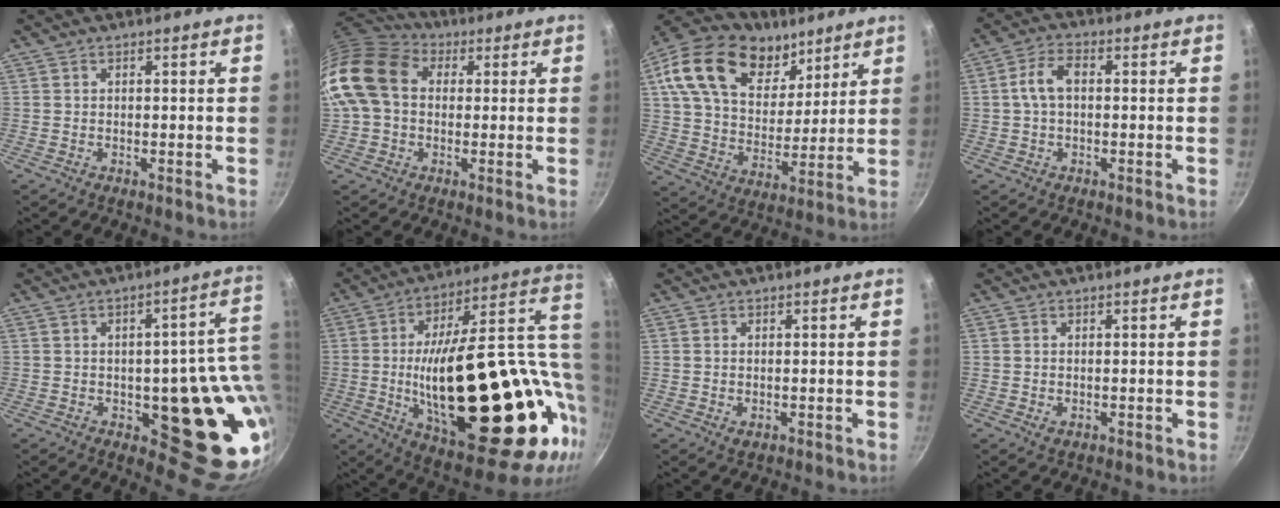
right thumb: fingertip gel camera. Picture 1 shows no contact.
{"total": 15.5, "force": [2.2, 11.7, 9.9], "torque": [-0.179, 0.031, 0.025]}
{"total": 24.7, "force": [12.8, 15.7, 14.1], "torque": [-0.229, -0.032, 0.218]}
{"total": 8.0, "force": [0.2, 4.9, 6.3], "torque": [-0.114, 0.030, -0.006]}
{"total": 13.6, "force": [-3.1, 5.2, 12.1], "torque": [-0.087, 0.007, -0.033]}
{"total": 39.7, "force": [-2.2, 17.1, 35.8], "torque": [-0.527, -0.004, -0.009]}
{"total": 1.1, "force": [-0.1, 0.7, 0.8], "torque": [-0.012, -0.002, 0.000]}
{"total": 1.0, "force": [0.0, 0.7, 0.8], "torque": [-0.011, -0.002, 0.000]}